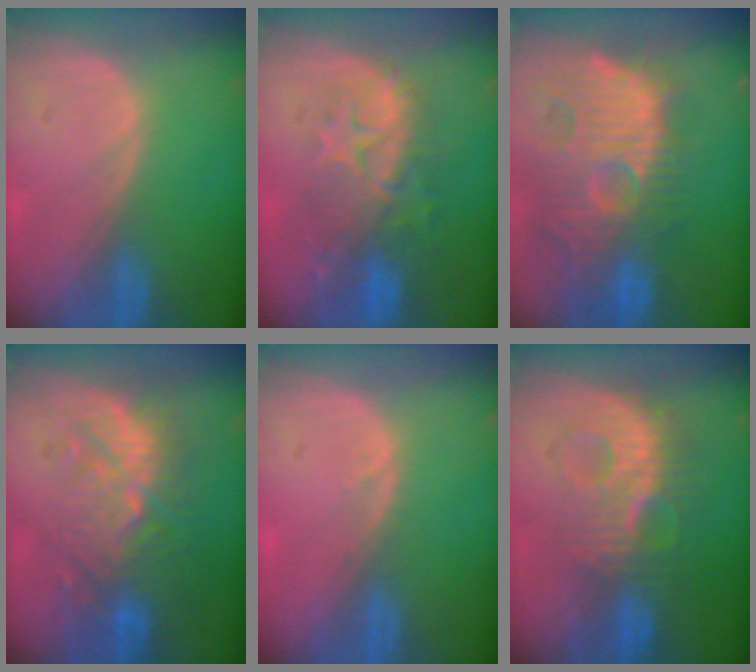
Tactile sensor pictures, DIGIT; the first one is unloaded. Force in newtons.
{"total": 9.8, "press": 8.8, "slide": 4.3}
{"total": 13.7, "press": 12.3, "slide": 5.9}
{"total": 9.9, "press": 9.5, "slide": 2.5}
{"total": 1.0, "press": 0.9, "slide": 0.3}
{"total": 9.3, "press": 9.0, "slide": 2.2}